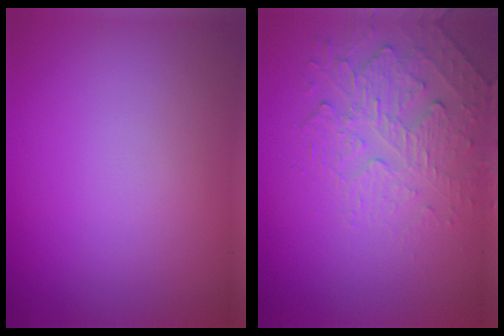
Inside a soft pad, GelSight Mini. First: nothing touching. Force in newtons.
{"total": 2.4, "press": 1.7, "slide": 1.7}